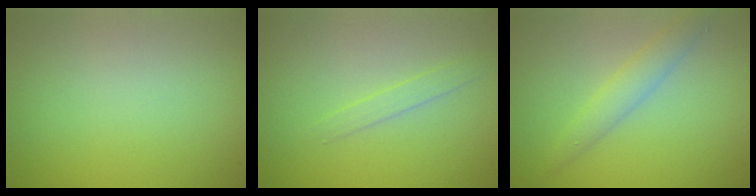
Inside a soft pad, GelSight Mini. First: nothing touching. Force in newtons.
{"total": 1.1, "press": 1.1, "slide": 0.1}
{"total": 2.7, "press": 2.7, "slide": 0.2}